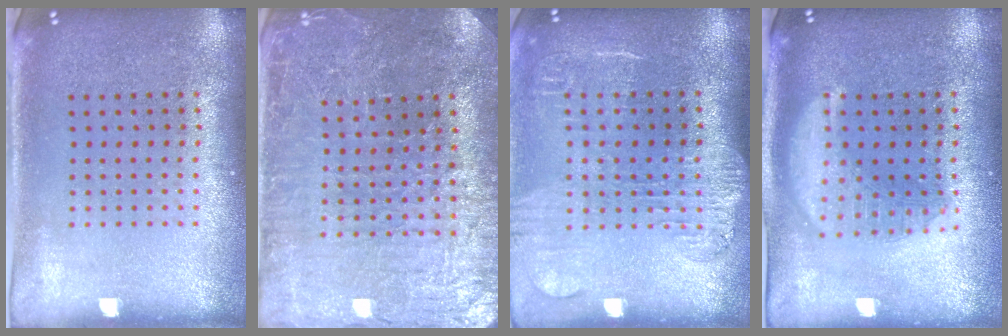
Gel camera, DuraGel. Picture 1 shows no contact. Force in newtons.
{"total": 3.4, "press": 3.4, "slide": 0.3}
{"total": 1.8, "press": 1.5, "slide": 1.0}
{"total": 2.9, "press": 2.9, "slide": 0.3}